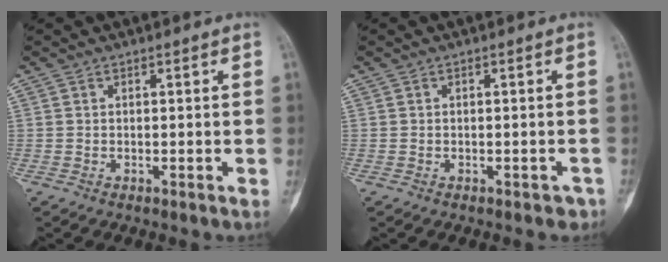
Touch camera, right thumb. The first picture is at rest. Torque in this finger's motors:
{"motor_torque": [0.25, 0.09, 0.31, -0.13, 0.05]}